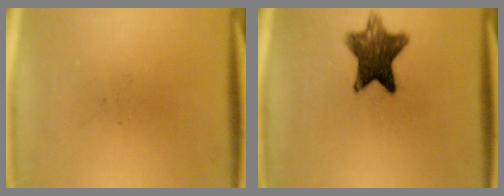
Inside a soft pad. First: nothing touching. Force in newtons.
{"total": 9.9}